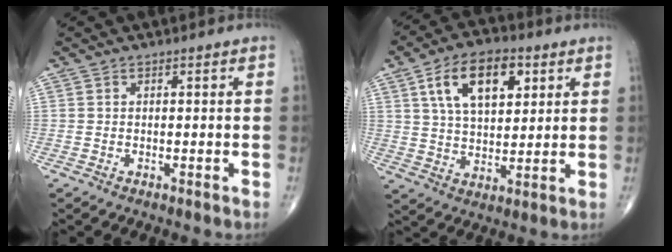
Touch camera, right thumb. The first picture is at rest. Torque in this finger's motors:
{"motor_torque": [0.40, 3.31, 0.89, 0.55, 0.29]}